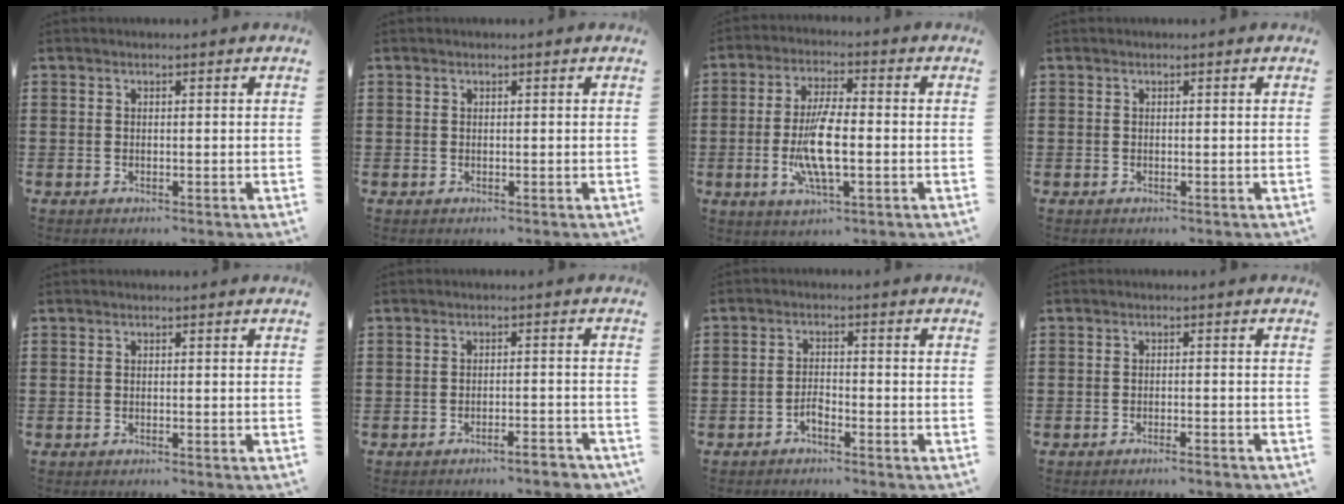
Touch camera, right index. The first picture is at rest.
{"total": 0.0}
{"total": 9.0, "force": [-1.6, 2.5, 8.5], "torque": [-0.183, -0.013, -0.034]}
{"total": 0.0}
{"total": 0.0}
{"total": 3.0, "force": [-2.7, 0.1, 1.2], "torque": [-0.021, -0.001, -0.054]}
{"total": 1.9, "force": [-1.4, 0.8, 1.0], "torque": [-0.024, 0.004, -0.030]}
{"total": 1.1, "force": [-1.1, 0.0, 0.2], "torque": [-0.007, 0.002, -0.022]}